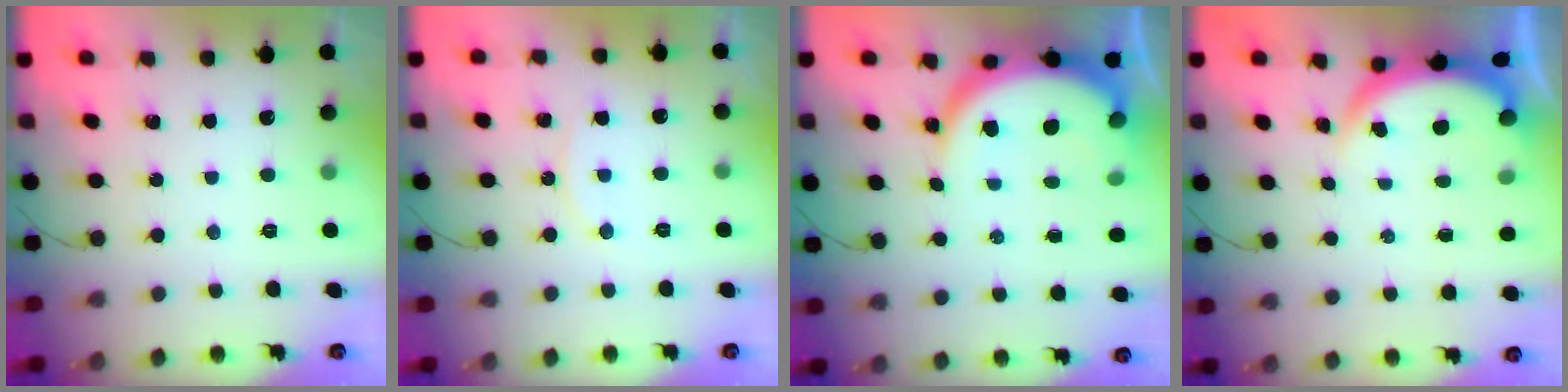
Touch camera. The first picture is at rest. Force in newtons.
{"total": 5.5, "press": 5.4, "slide": 0.6}
{"total": 10.3, "press": 10.2, "slide": 1.0}
{"total": 3.8, "press": 3.8, "slide": 0.1}